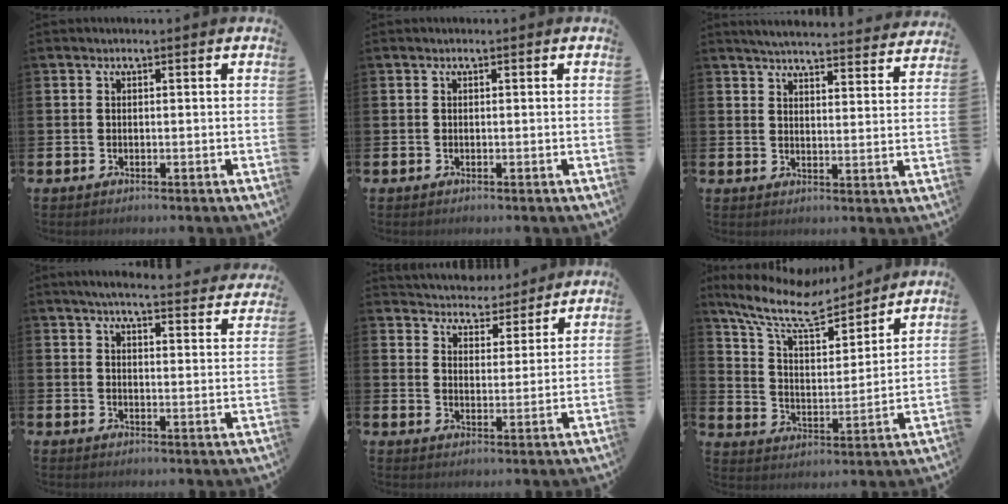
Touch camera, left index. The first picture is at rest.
{"total": 0.0}
{"total": 5.0, "force": [4.9, 0.3, 0.8], "torque": [-0.030, -0.036, 0.085]}
{"total": 5.0, "force": [4.7, 0.1, 1.5], "torque": [-0.033, -0.034, 0.080]}
{"total": 4.9, "force": [4.7, 1.4, -0.4], "torque": [-0.014, -0.038, 0.082]}
{"total": 11.3, "force": [9.9, 2.9, 4.8], "torque": [-0.124, -0.059, 0.169]}